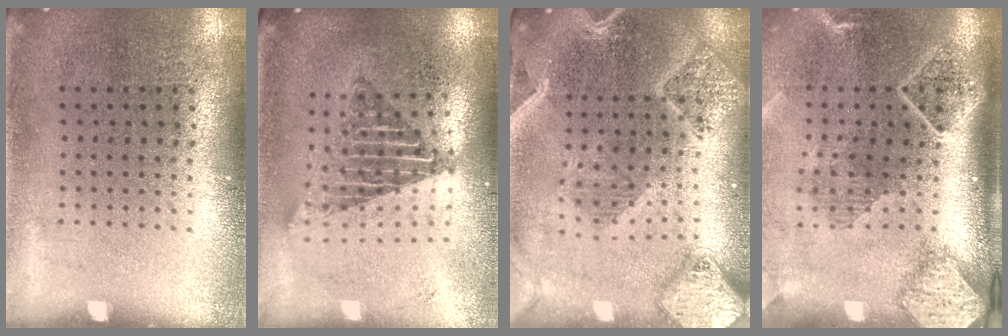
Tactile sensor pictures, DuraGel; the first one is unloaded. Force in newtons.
{"total": 1.7, "press": 1.4, "slide": 0.9}
{"total": 2.9, "press": 2.5, "slide": 1.5}
{"total": 2.6, "press": 1.9, "slide": 1.8}